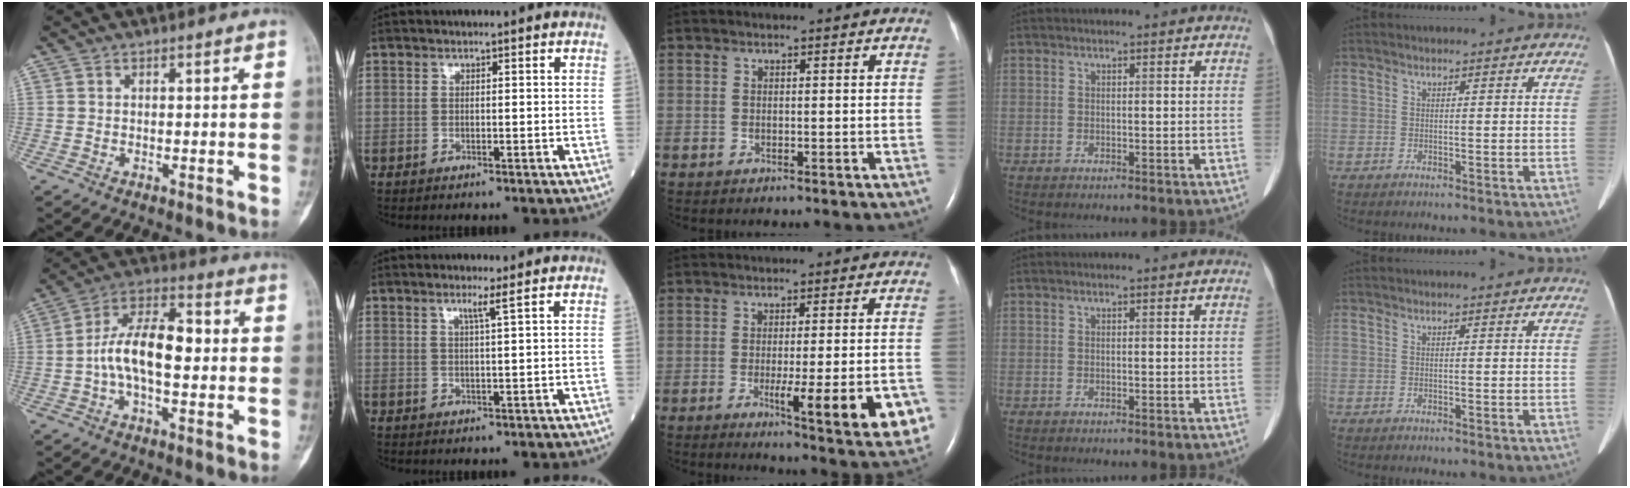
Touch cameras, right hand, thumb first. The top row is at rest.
{"thumb": {"total": 13.0, "force": [-0.7, 6.5, 11.3], "torque": [-0.195, 0.037, -0.020]}, "index": {"total": 1.9, "force": [1.1, -0.8, 1.4], "torque": [-0.031, -0.007, 0.024]}, "middle": {"total": 13.4, "force": [-4.8, 1.1, 12.5], "torque": [-0.104, -0.019, -0.052]}}